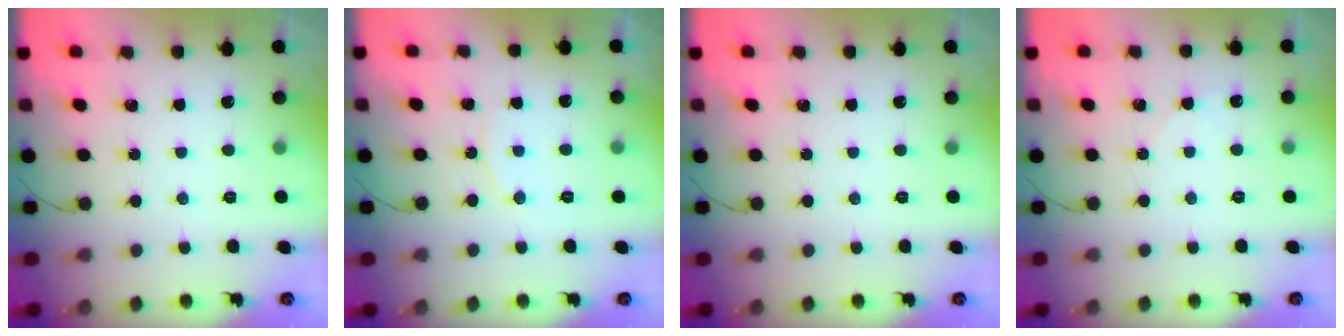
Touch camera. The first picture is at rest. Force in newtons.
{"total": 5.4, "press": 5.4, "slide": 0.6}
{"total": 0.0}
{"total": 3.0, "press": 2.6, "slide": 1.5}